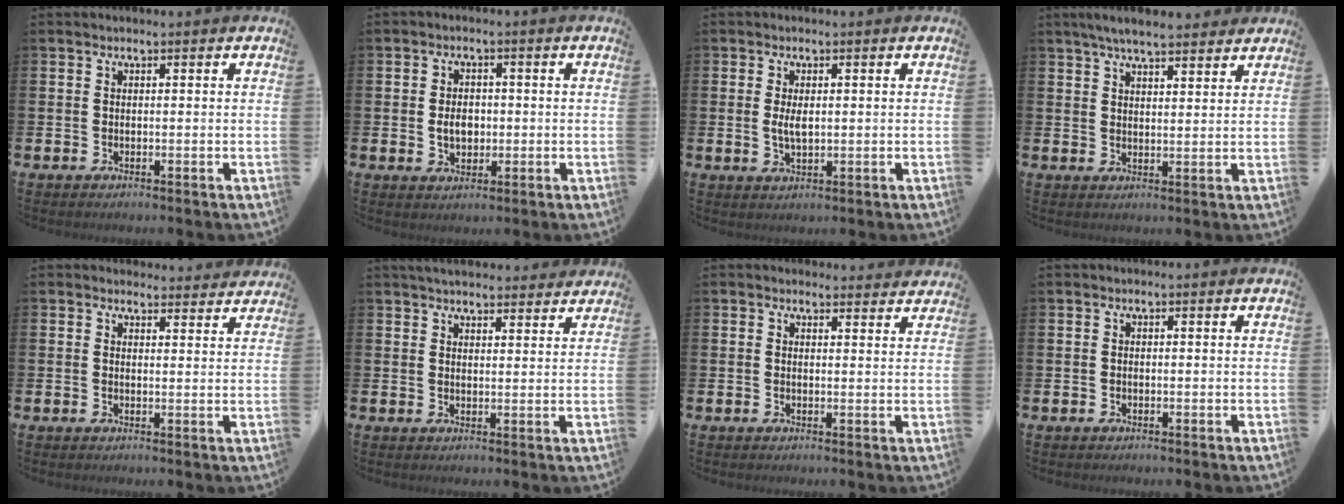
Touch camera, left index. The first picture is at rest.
{"total": 3.2, "force": [-0.1, 2.4, 2.2], "torque": [-0.027, 0.001, -0.009]}
{"total": 2.7, "force": [0.4, 1.2, 2.4], "torque": [-0.039, -0.001, 0.003]}
{"total": 4.8, "force": [4.4, 0.6, 1.7], "torque": [-0.043, -0.012, 0.080]}
{"total": 2.2, "force": [2.1, 0.5, -0.2], "torque": [0.005, -0.014, 0.037]}
{"total": 3.5, "force": [3.4, 0.6, 0.5], "torque": [-0.017, -0.012, 0.064]}
{"total": 1.5, "force": [1.4, 0.3, -0.1], "torque": [0.007, -0.008, 0.025]}
{"total": 0.0}